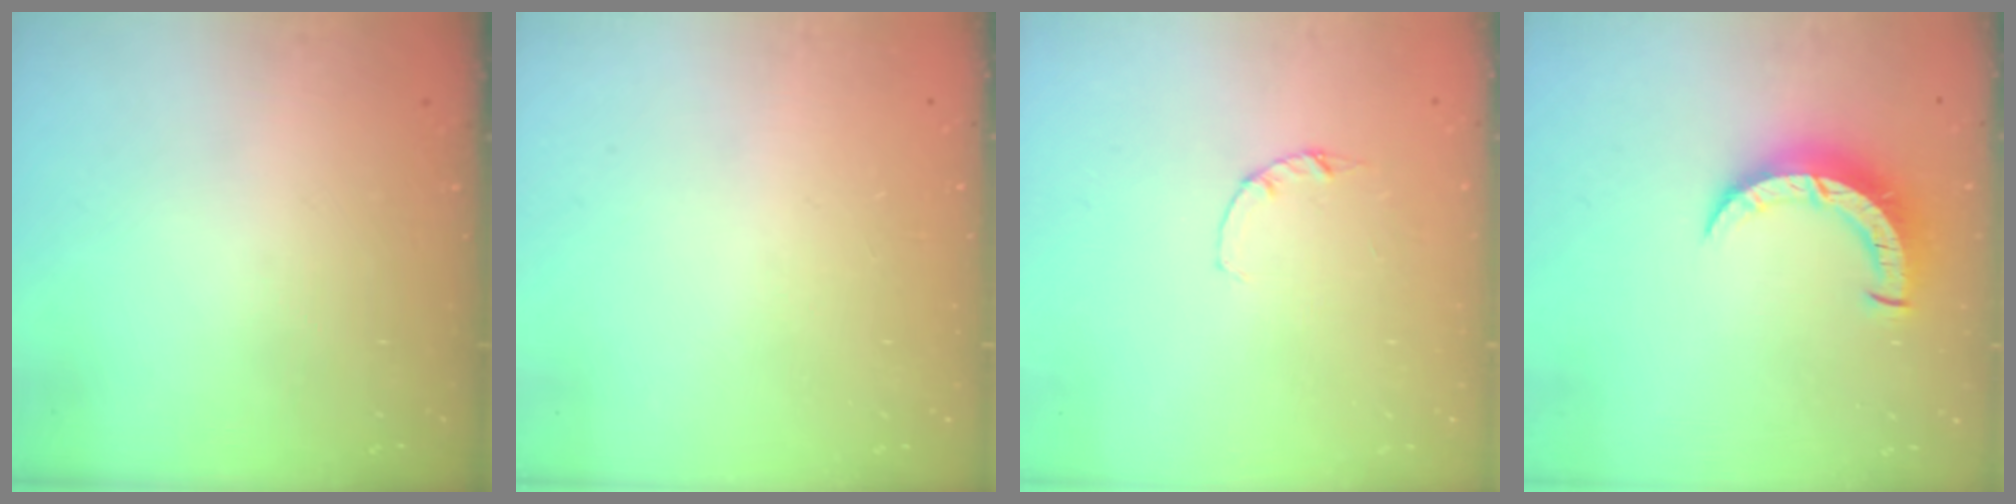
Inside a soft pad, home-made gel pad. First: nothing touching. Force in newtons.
{"total": 2.2, "press": 2.2, "slide": 0.1}
{"total": 1.2, "press": 1.1, "slide": 0.3}
{"total": 8.7, "press": 8.7, "slide": 0.9}